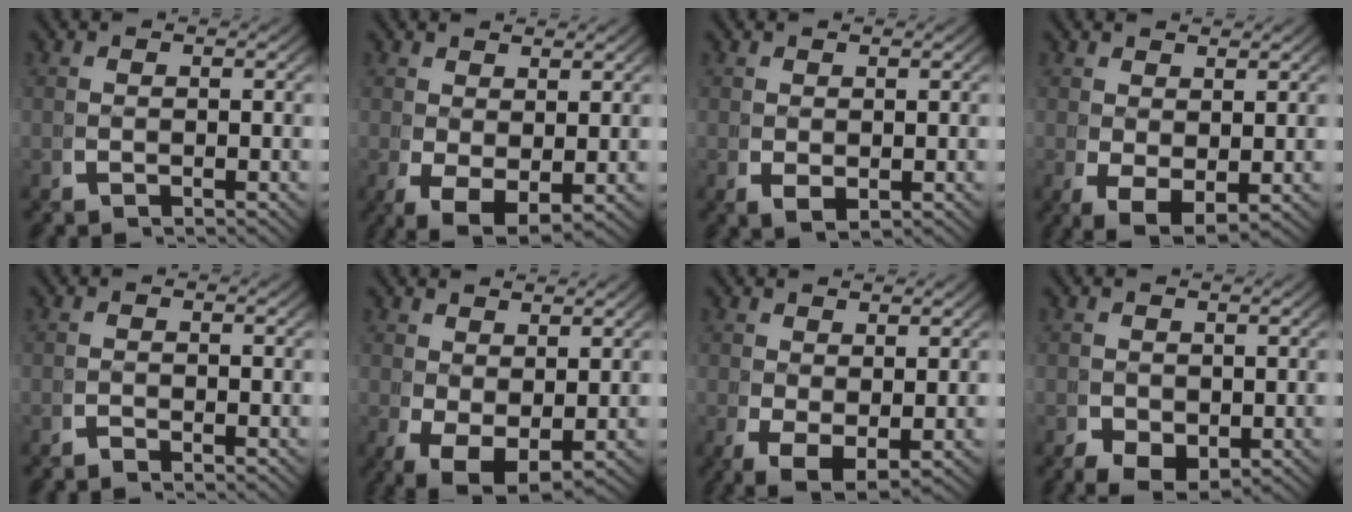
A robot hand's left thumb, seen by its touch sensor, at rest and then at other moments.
{"total": 4.6, "force": [-1.5, 2.9, 3.3], "torque": [-0.071, -0.037, 0.003]}
{"total": 1.4, "force": [0.3, 0.9, 1.0], "torque": [-0.026, -0.014, 0.019]}
{"total": 3.9, "force": [-0.9, 2.6, 2.8], "torque": [-0.062, -0.033, 0.010]}
{"total": 0.5, "force": [-0.5, -0.1, 0.0], "torque": [0.000, -0.004, -0.013]}
{"total": 5.9, "force": [-1.6, 4.0, 4.0], "torque": [-0.090, -0.045, 0.002]}
{"total": 4.4, "force": [-1.3, 2.8, 3.1], "torque": [-0.068, -0.036, 0.006]}
{"total": 4.2, "force": [-1.0, 3.2, 2.5], "torque": [-0.049, -0.033, 0.003]}